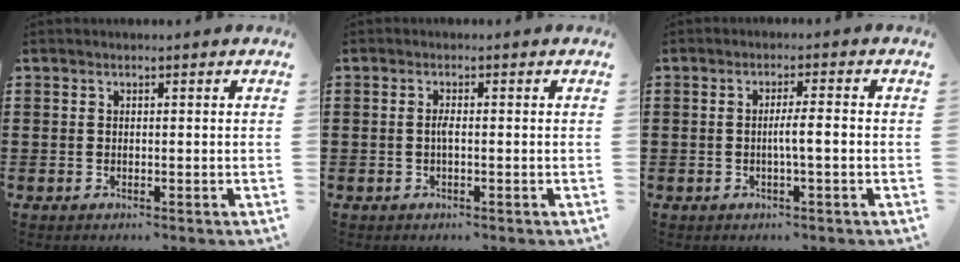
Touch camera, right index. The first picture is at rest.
{"total": 1.5, "force": [-0.4, 0.2, 1.4], "torque": [-0.038, -0.002, -0.009]}
{"total": 3.0, "force": [-0.6, 0.2, 2.9], "torque": [-0.051, -0.004, -0.011]}